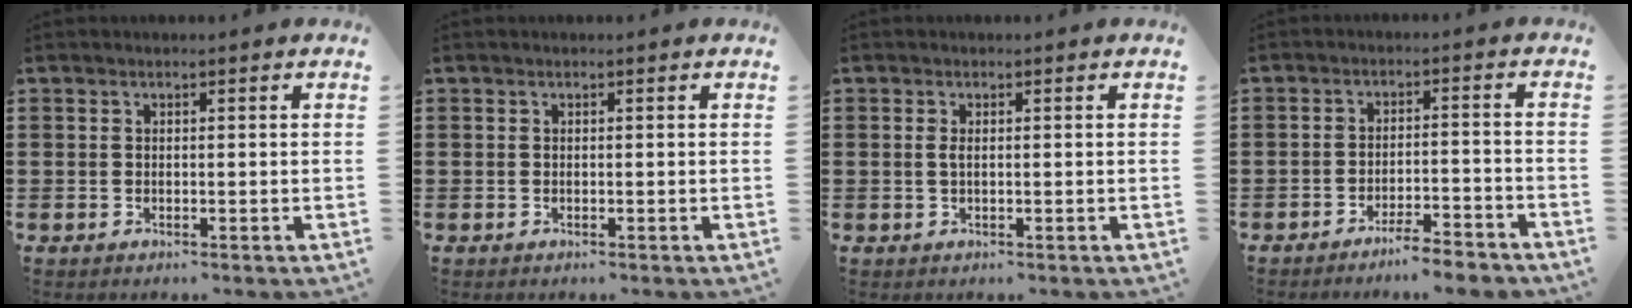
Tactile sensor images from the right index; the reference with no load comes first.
{"total": 0.0}
{"total": 1.2, "force": [0.0, 0.4, 1.1], "torque": [-0.030, -0.001, -0.003]}
{"total": 4.2, "force": [-4.0, -0.2, 1.3], "torque": [-0.023, -0.002, -0.079]}